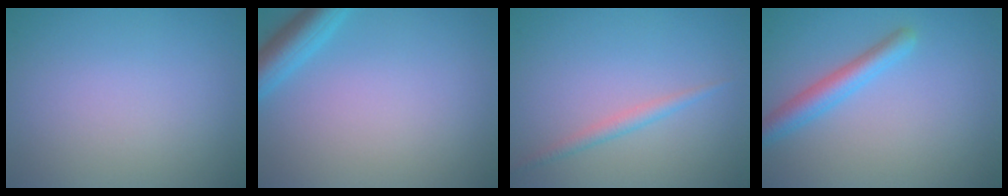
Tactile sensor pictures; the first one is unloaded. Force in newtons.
{"total": 3.5, "press": 3.5, "slide": 0.2}
{"total": 1.3, "press": 1.3, "slide": 0.1}
{"total": 3.0, "press": 3.0, "slide": 0.1}